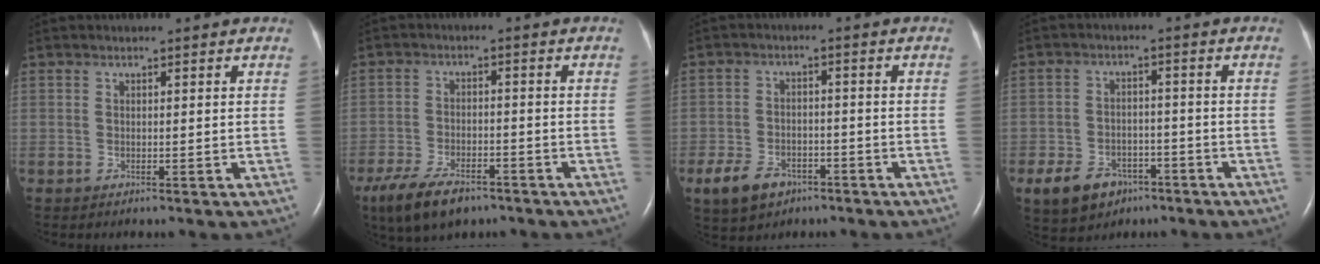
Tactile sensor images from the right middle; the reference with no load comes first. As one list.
[{"total": 9.1, "force": [-6.4, 3.7, 5.2], "torque": [-0.106, -0.011, -0.111]}, {"total": 6.6, "force": [-3.9, 4.2, 3.3], "torque": [-0.068, -0.001, -0.062]}, {"total": 8.4, "force": [-4.9, 5.7, 3.7], "torque": [-0.070, 0.004, -0.071]}]